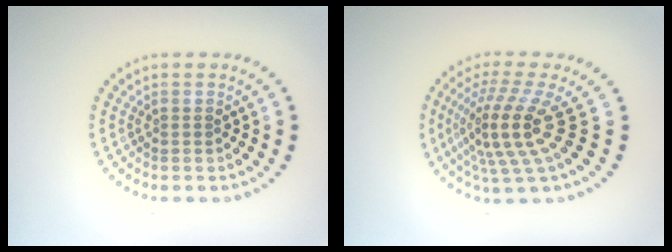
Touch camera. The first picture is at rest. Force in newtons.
{"total": 4.9, "press": 3.5, "slide": 3.4}